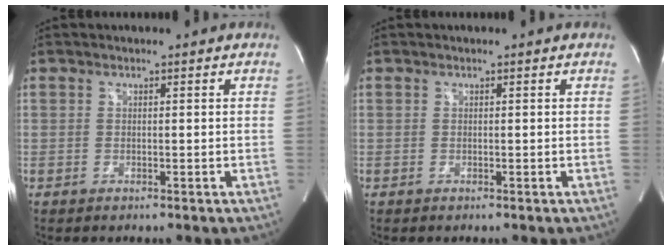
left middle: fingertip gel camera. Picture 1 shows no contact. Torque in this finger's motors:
{"motor_torque": [0.01, 0.01, 0.00, 0.00]}